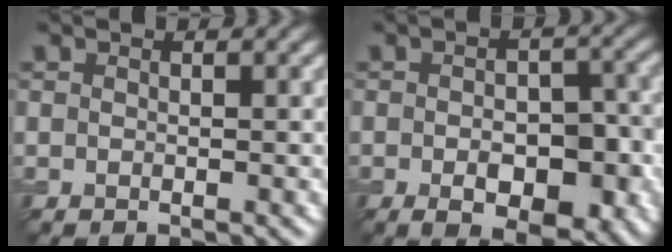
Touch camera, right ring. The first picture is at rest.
{"total": 6.4, "force": [-2.5, 3.2, 4.9], "torque": [-0.083, 0.000, -0.023]}